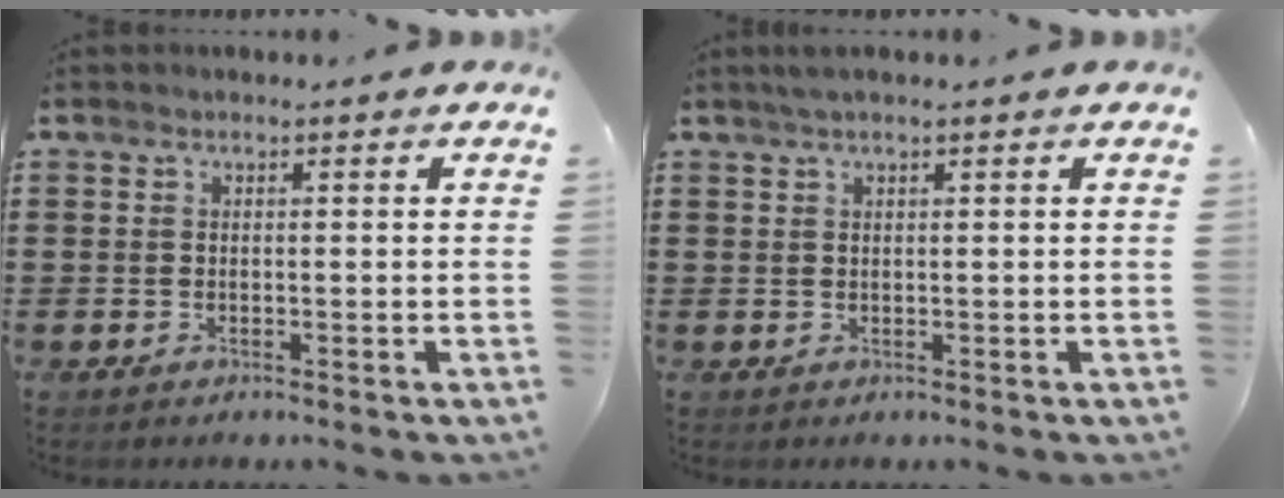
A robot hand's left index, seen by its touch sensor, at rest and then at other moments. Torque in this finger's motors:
{"motor_torque": [0.14, 0.15, 0.07, 0.01]}